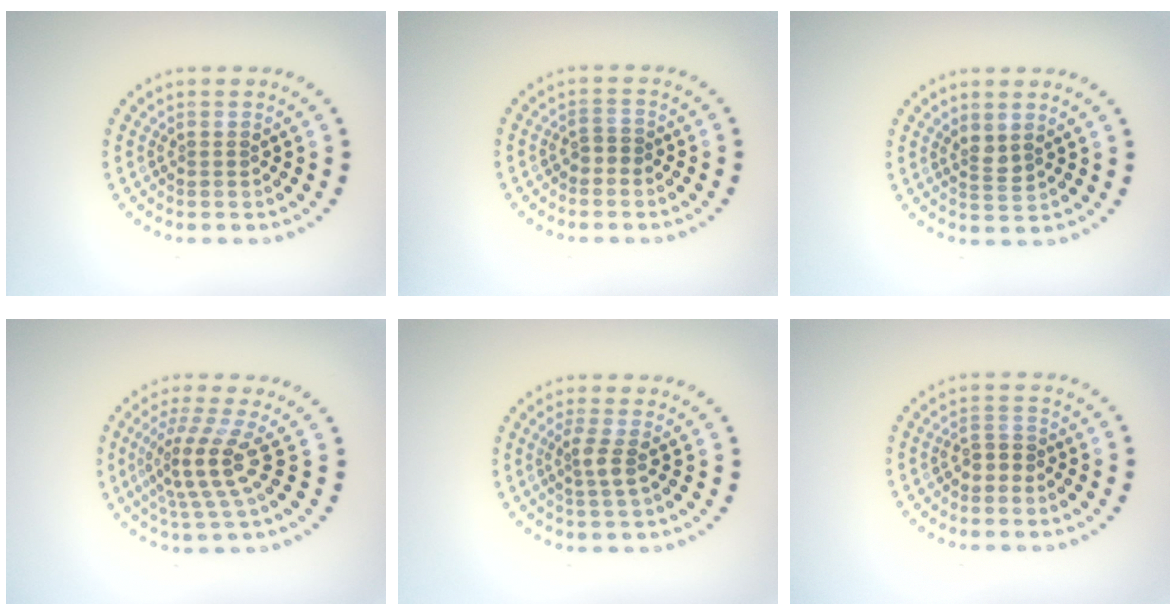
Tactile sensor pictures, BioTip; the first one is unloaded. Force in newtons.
{"total": 1.2, "press": 1.1, "slide": 0.6}
{"total": 1.5, "press": 1.4, "slide": 0.7}
{"total": 4.1, "press": 2.8, "slide": 2.9}
{"total": 1.9, "press": 1.4, "slide": 1.2}
{"total": 1.6, "press": 1.4, "slide": 0.7}